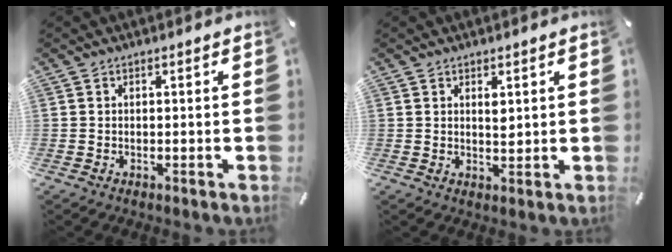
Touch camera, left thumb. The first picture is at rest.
{"total": 2.3, "force": [1.2, 1.0, 1.7], "torque": [-0.021, -0.006, 0.018]}